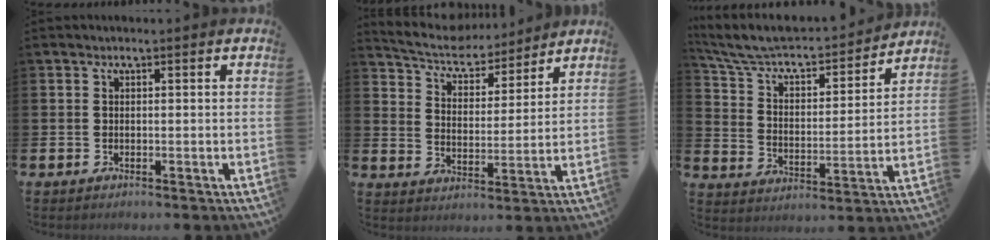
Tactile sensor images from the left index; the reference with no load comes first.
{"total": 6.7, "force": [6.4, 1.6, 1.0], "torque": [-0.052, -0.048, 0.109]}
{"total": 7.7, "force": [7.0, 2.3, 2.4], "torque": [-0.085, -0.052, 0.117]}